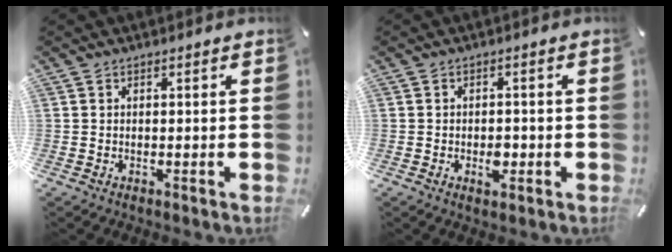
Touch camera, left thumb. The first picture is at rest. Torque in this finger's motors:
{"motor_torque": [-0.16, 0.59, 0.34, 0.14, 0.00]}